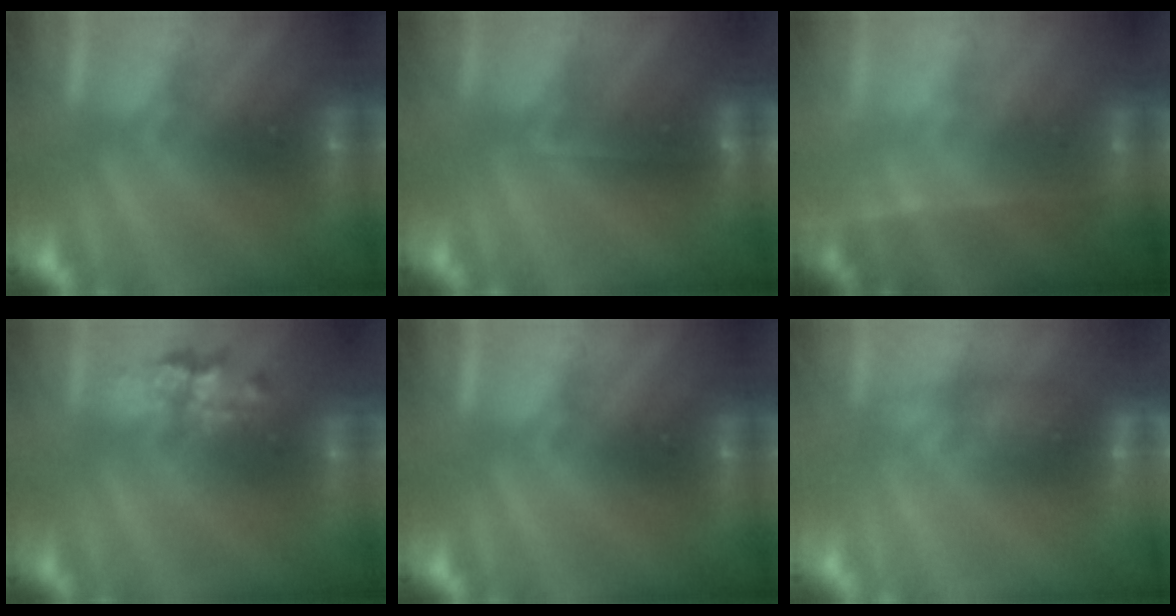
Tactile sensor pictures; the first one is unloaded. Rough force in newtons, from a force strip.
{"total": 2.0}
{"total": 1.7}
{"total": 2.3}
{"total": 0.0}
{"total": 6.9}